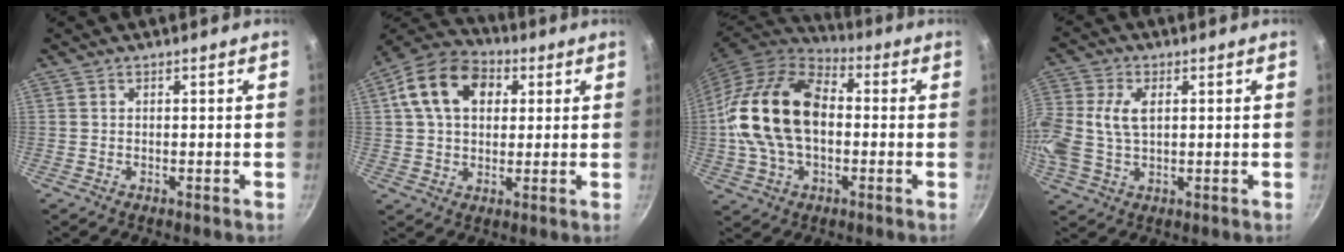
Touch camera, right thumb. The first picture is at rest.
{"total": 14.5, "force": [4.1, 10.3, 9.2], "torque": [-0.139, 0.017, 0.053]}
{"total": 21.2, "force": [-0.2, 13.9, 16.0], "torque": [-0.289, 0.036, -0.012]}
{"total": 12.7, "force": [1.7, 8.4, 9.4], "torque": [-0.214, 0.016, 0.026]}